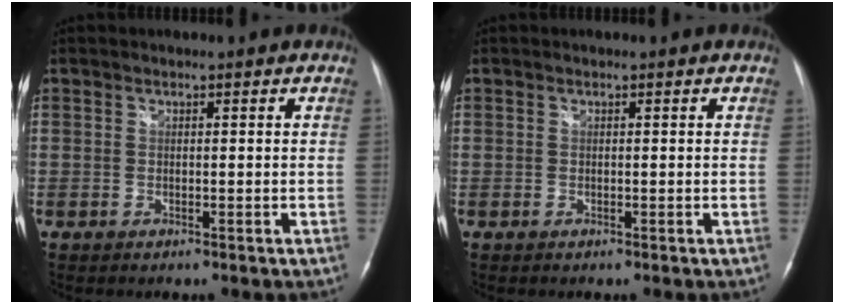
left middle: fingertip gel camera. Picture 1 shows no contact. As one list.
[{"total": 0.0}]